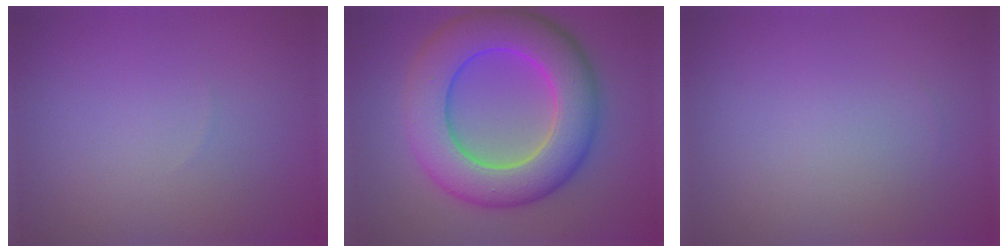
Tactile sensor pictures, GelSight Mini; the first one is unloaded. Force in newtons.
{"total": 10.8, "press": 10.7, "slide": 0.4}
{"total": 0.0}